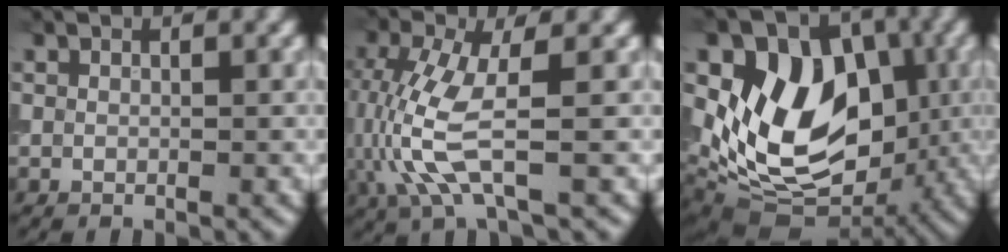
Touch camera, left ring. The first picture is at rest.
{"total": 6.9, "force": [-1.2, 2.4, 6.3], "torque": [-0.174, -0.004, -0.019]}
{"total": 12.6, "force": [0.9, 9.1, 8.6], "torque": [-0.137, -0.011, 0.013]}